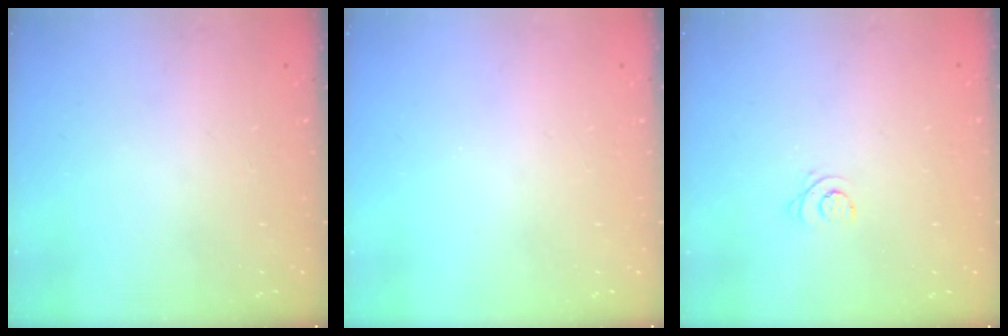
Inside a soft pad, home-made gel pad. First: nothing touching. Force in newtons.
{"total": 0.0}
{"total": 3.2, "press": 3.2, "slide": 0.2}